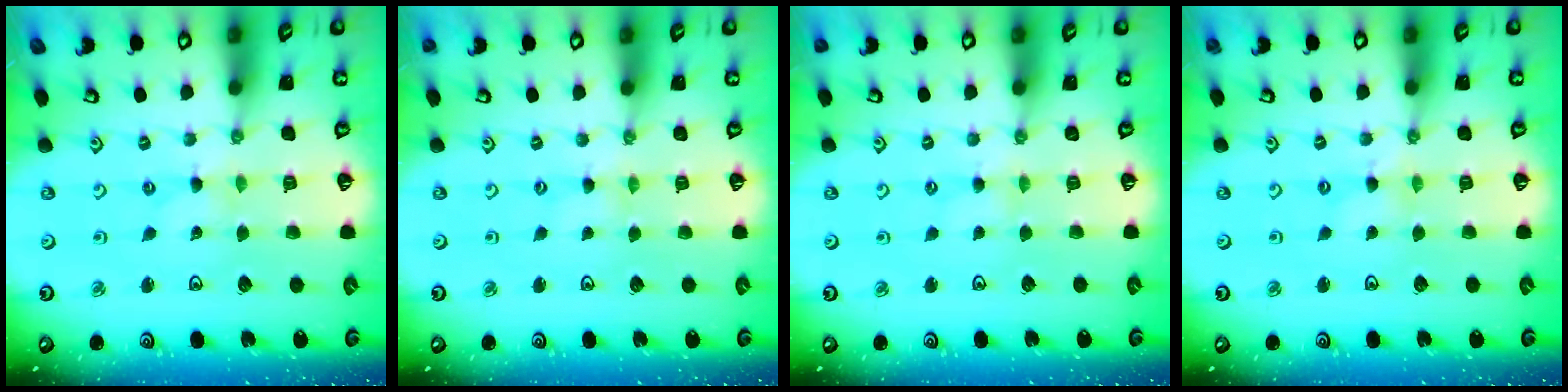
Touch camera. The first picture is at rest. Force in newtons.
{"total": 0.5, "press": 0.5, "slide": 0.1}
{"total": 2.5, "press": 2.4, "slide": 0.4}
{"total": 0.8, "press": 0.7, "slide": 0.2}